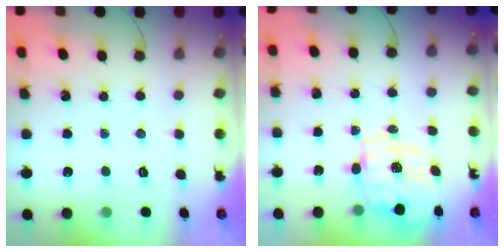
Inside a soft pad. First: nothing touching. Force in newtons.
{"total": 11.0, "press": 10.9, "slide": 1.5}